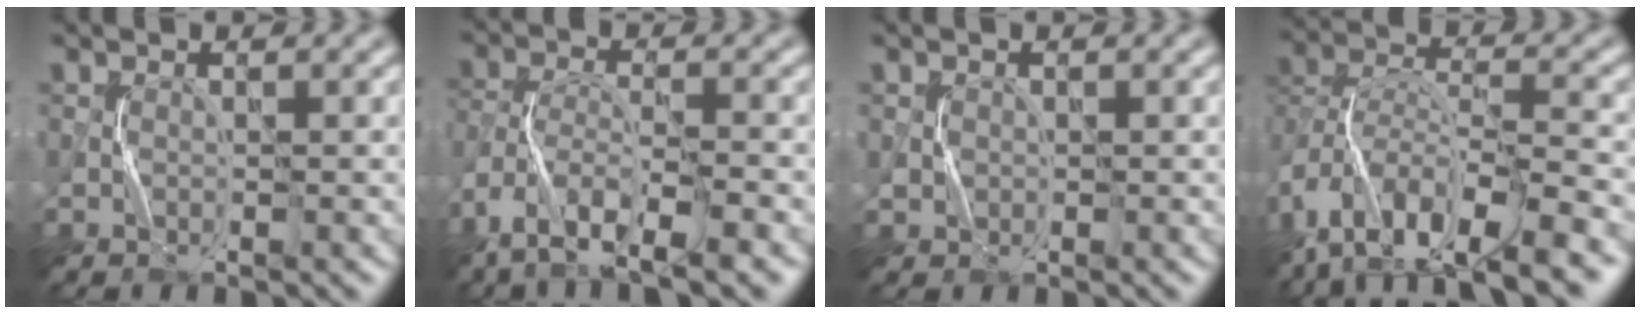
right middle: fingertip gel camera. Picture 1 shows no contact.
{"total": 8.1, "force": [-6.3, 2.0, 4.8], "torque": [-0.089, -0.010, -0.114]}
{"total": 0.7, "force": [0.2, 0.7, -0.2], "torque": [0.007, -0.005, 0.007]}
{"total": 13.3, "force": [-10.0, 4.7, 7.4], "torque": [-0.153, 0.008, -0.159]}